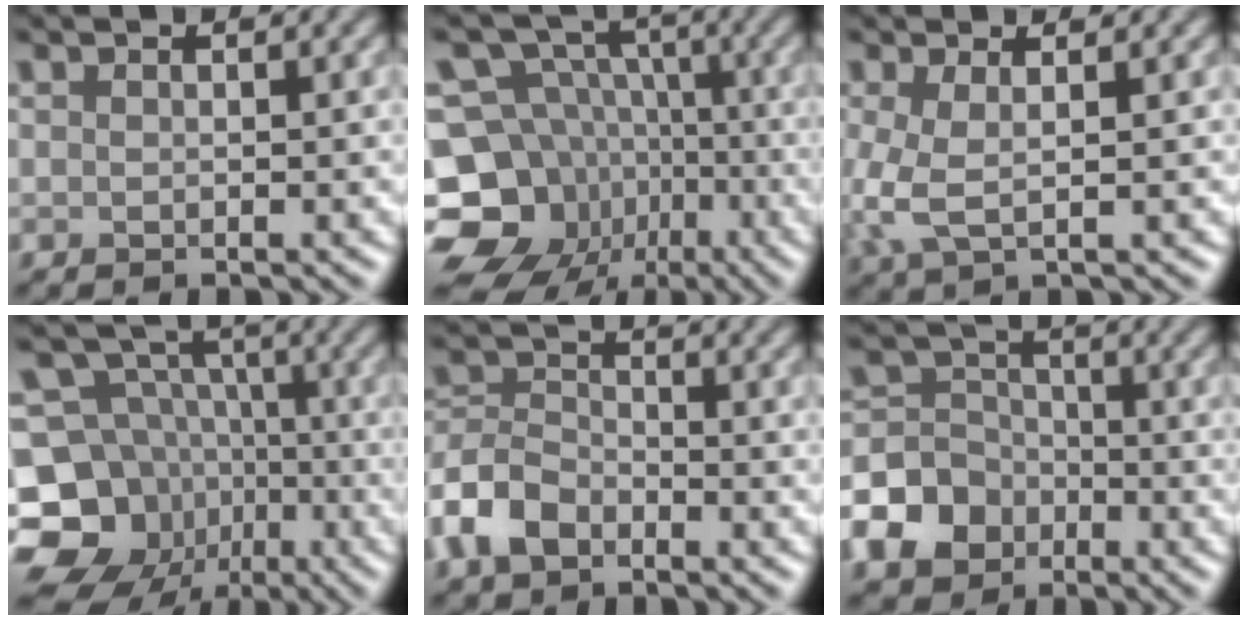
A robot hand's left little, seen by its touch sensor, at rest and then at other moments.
{"total": 14.3, "force": [-6.0, 12.1, 4.9], "torque": [-0.109, -0.019, -0.113]}
{"total": 3.2, "force": [0.0, 1.1, 3.0], "torque": [-0.080, -0.002, -0.004]}
{"total": 12.8, "force": [-5.4, 10.9, 4.2], "torque": [-0.088, -0.011, -0.109]}
{"total": 4.3, "force": [-2.6, 2.6, 2.2], "torque": [-0.048, 0.002, -0.064]}
{"total": 6.9, "force": [-3.5, 5.4, 2.5], "torque": [-0.049, -0.003, -0.089]}